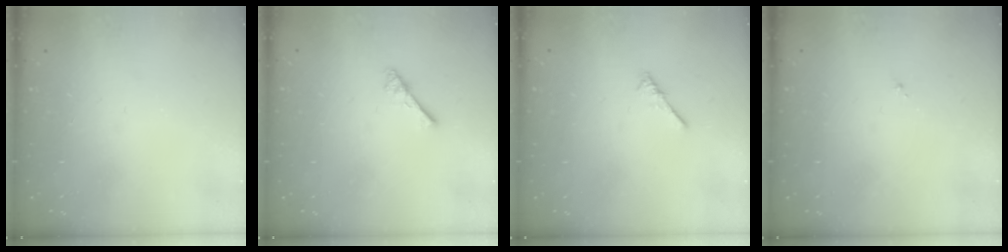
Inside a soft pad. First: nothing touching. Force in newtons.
{"total": 2.5, "press": 2.5, "slide": 0.4}
{"total": 0.0}
{"total": 0.8, "press": 0.7, "slide": 0.3}